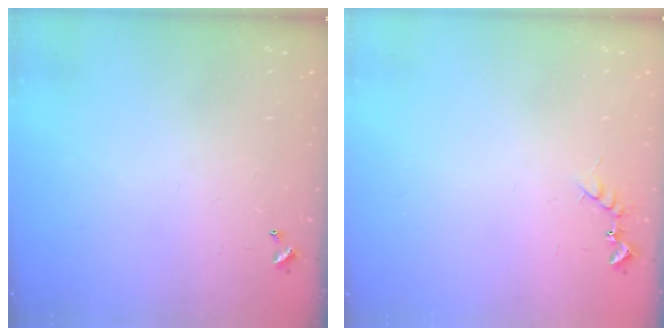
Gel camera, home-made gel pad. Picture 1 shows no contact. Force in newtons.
{"total": 6.0, "press": 6.0, "slide": 0.6}